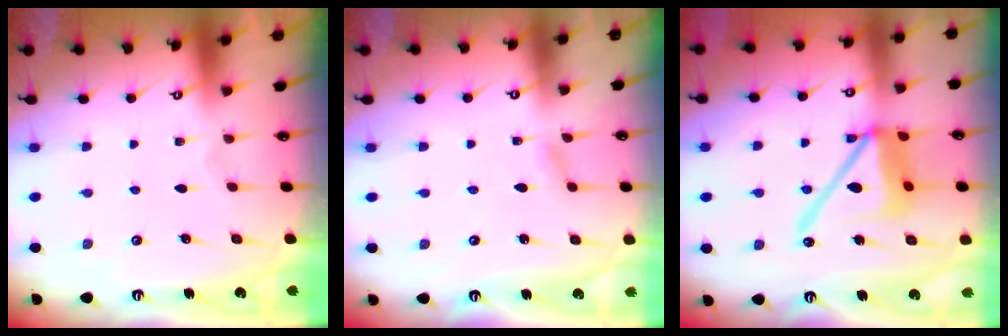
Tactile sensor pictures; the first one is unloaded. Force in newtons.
{"total": 3.7, "press": 3.6, "slide": 0.4}
{"total": 15.5, "press": 15.4, "slide": 1.9}